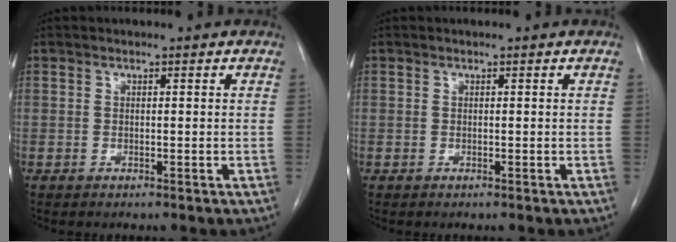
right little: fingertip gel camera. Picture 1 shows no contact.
{"total": 0.0}